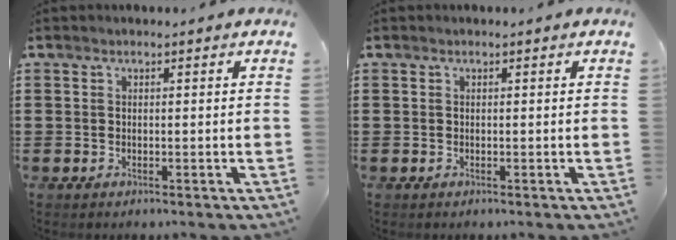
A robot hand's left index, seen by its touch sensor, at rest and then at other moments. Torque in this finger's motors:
{"motor_torque": [-0.01, -0.01, 0.00, 0.00]}